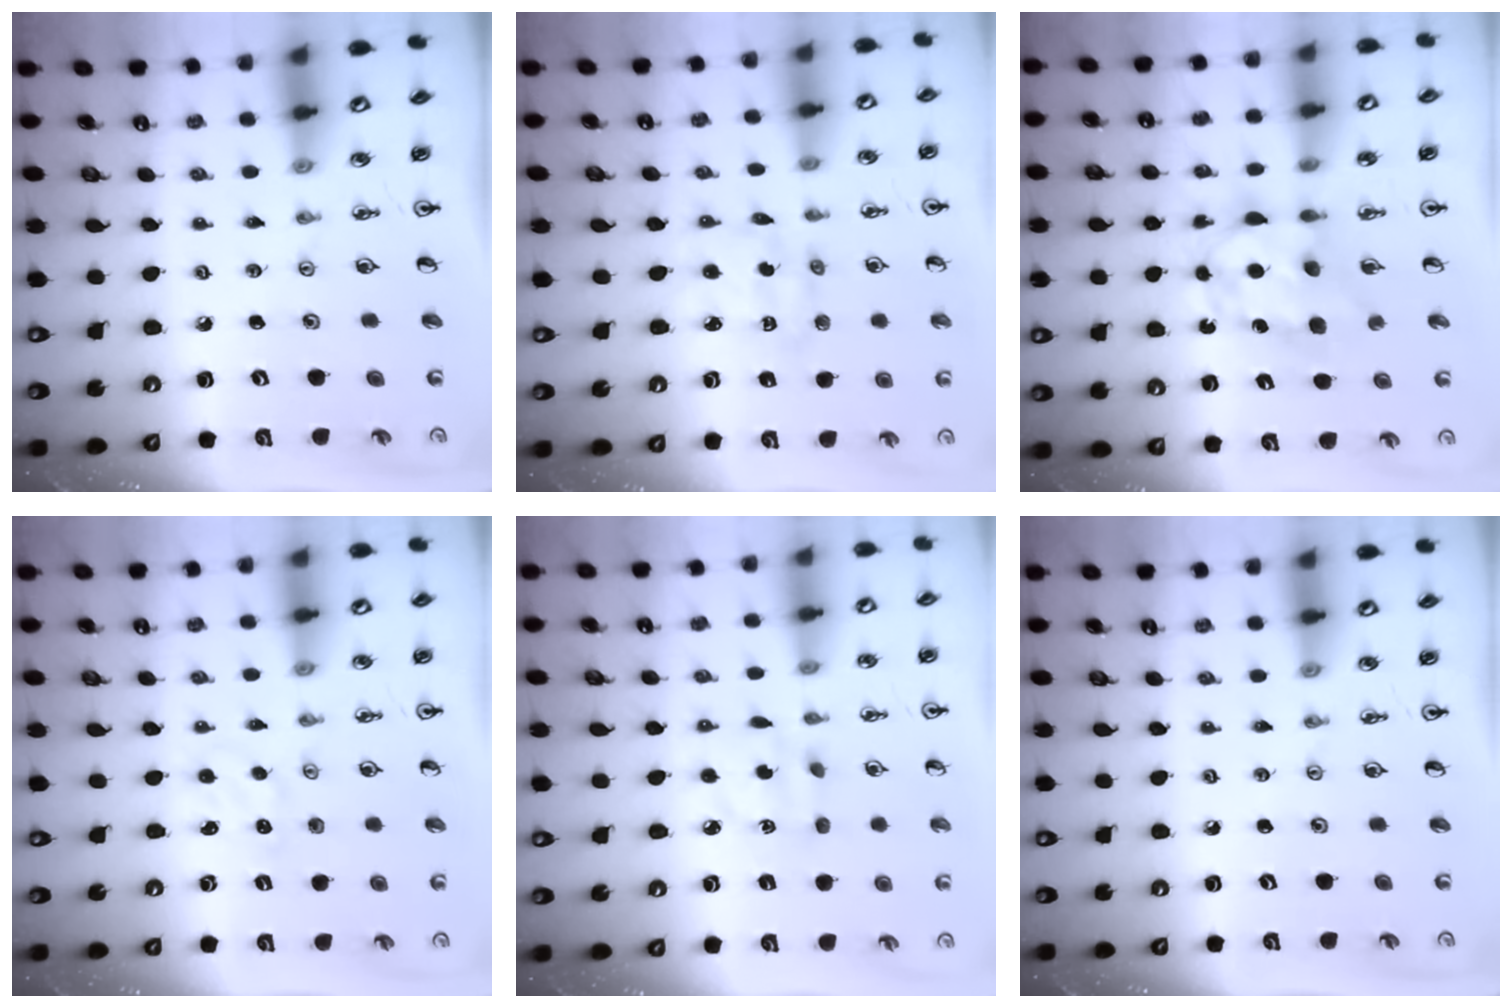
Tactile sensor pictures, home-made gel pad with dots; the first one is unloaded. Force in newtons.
{"total": 3.4, "press": 3.3, "slide": 0.4}
{"total": 6.8, "press": 6.8, "slide": 0.4}
{"total": 2.3, "press": 2.3, "slide": 0.2}
{"total": 4.2, "press": 4.2, "slide": 0.3}
{"total": 0.0}